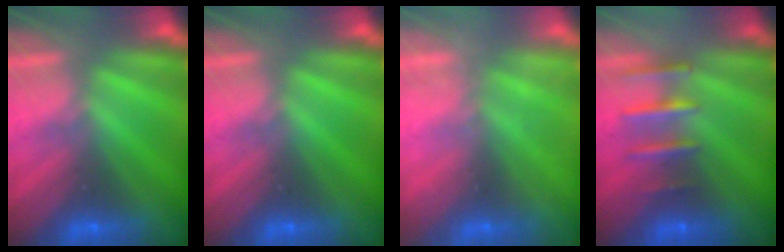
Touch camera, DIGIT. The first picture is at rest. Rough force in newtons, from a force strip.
{"total": 0.0}
{"total": 2.0}
{"total": 2.5}